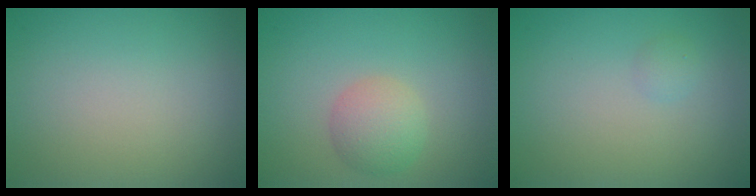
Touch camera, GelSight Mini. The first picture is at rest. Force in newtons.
{"total": 2.9, "press": 2.9, "slide": 0.1}
{"total": 0.7, "press": 0.7, "slide": 0.0}